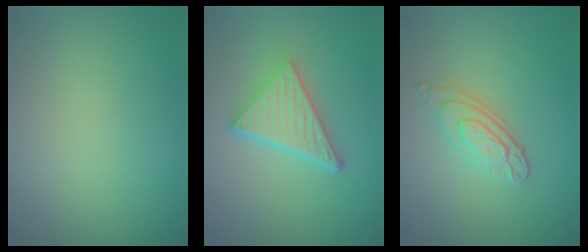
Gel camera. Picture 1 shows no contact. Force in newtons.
{"total": 4.9, "press": 3.7, "slide": 3.3}
{"total": 3.4, "press": 2.7, "slide": 1.9}